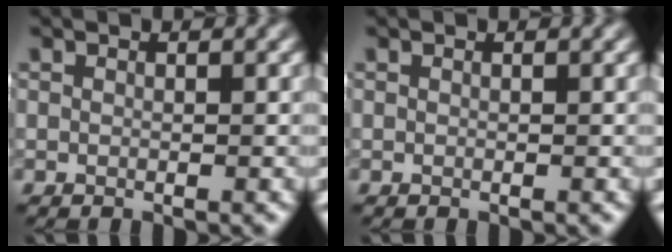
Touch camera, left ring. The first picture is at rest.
{"total": 0.0}